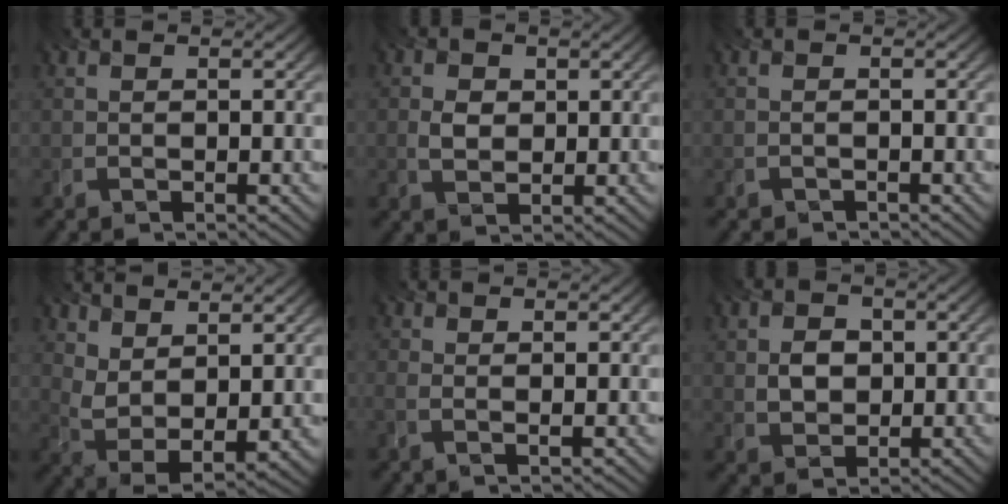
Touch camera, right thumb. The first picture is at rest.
{"total": 2.5, "force": [0.4, 2.0, 1.4], "torque": [-0.034, -0.002, 0.006]}
{"total": 0.6, "force": [-0.5, 0.2, -0.2], "torque": [0.003, -0.002, -0.010]}
{"total": 6.6, "force": [4.1, 3.0, 4.1], "torque": [-0.097, -0.007, 0.084]}
{"total": 1.1, "force": [0.3, 0.2, 1.1], "torque": [-0.024, 0.004, 0.002]}
{"total": 3.6, "force": [0.6, 3.0, 2.0], "torque": [-0.046, -0.002, 0.006]}